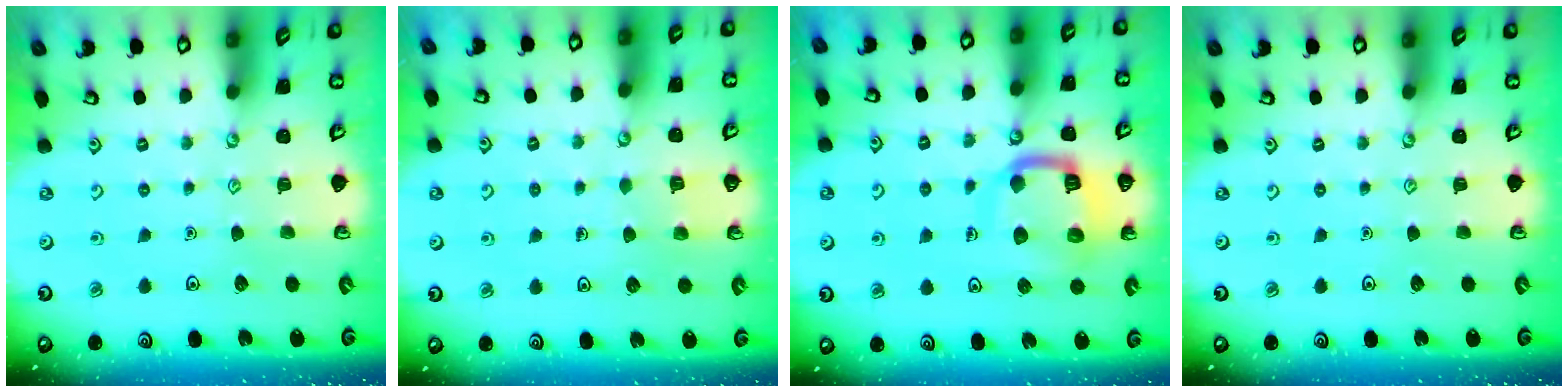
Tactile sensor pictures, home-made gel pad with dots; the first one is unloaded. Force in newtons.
{"total": 2.2, "press": 2.2, "slide": 0.0}
{"total": 12.8, "press": 12.7, "slide": 1.3}
{"total": 0.0}